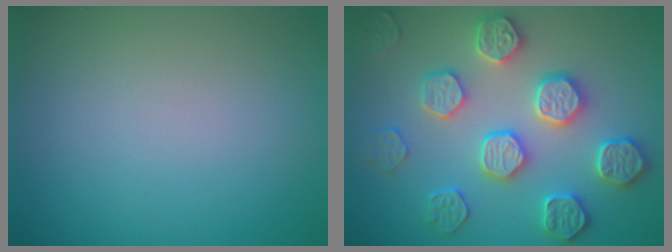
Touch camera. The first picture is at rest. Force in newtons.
{"total": 5.0, "press": 5.0, "slide": 0.5}